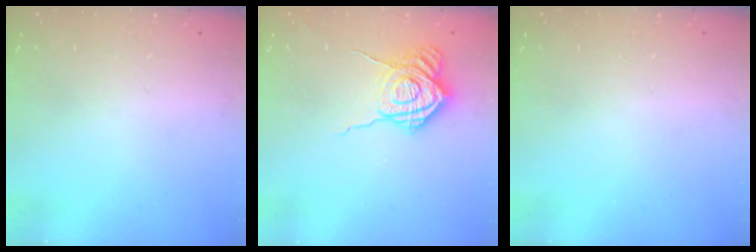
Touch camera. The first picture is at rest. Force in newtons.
{"total": 19.3, "press": 19.3, "slide": 0.5}
{"total": 0.0}